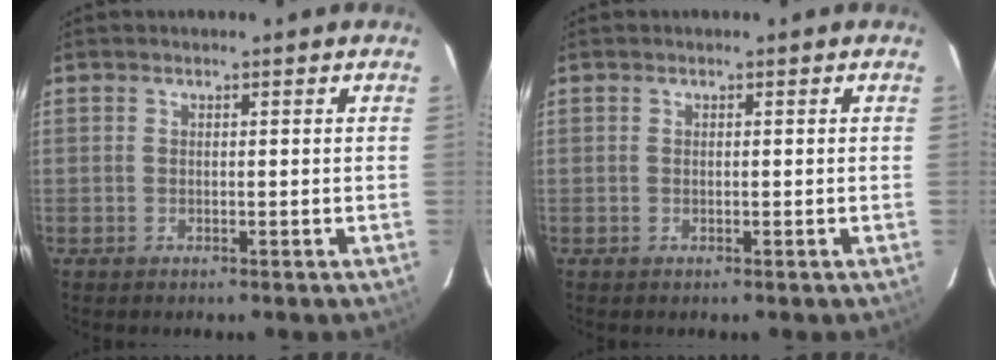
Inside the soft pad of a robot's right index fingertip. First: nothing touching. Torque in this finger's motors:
{"motor_torque": [-0.24, -0.02, -0.04, 0.00]}